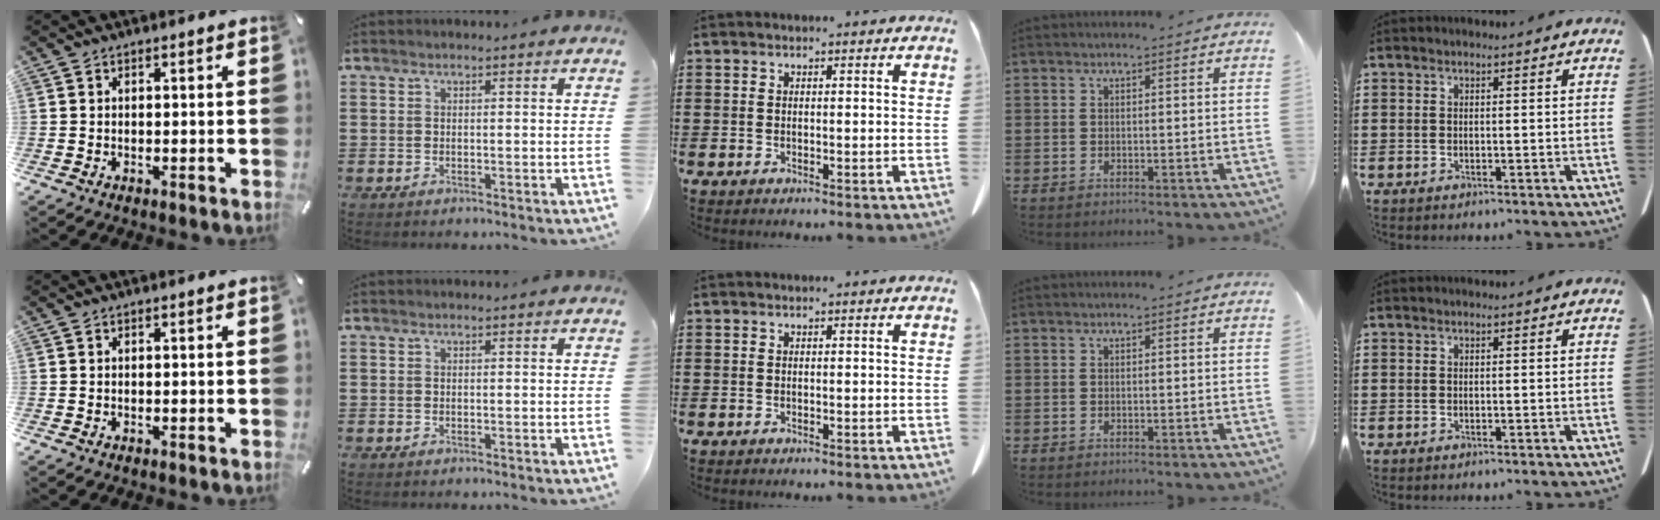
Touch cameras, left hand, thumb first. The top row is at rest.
{}